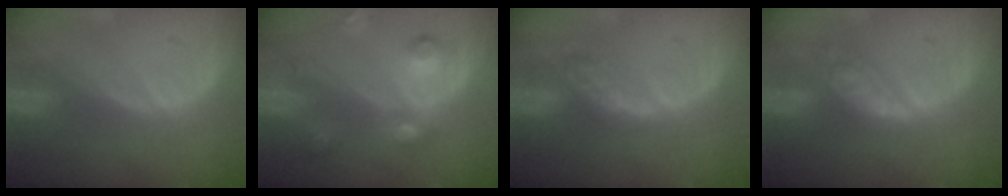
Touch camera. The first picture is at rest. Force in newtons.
{"total": 6.1, "press": 6.1, "slide": 0.4}
{"total": 4.5, "press": 4.5, "slide": 0.5}
{"total": 5.6, "press": 5.1, "slide": 2.4}